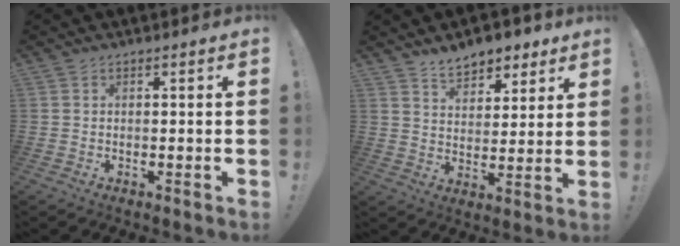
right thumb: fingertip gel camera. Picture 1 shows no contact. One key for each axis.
{"total": 8.9, "fx": 6.9, "fy": 4.7, "fz": 3.1, "tx": -0.047, "ty": -0.041, "tz": 0.130}